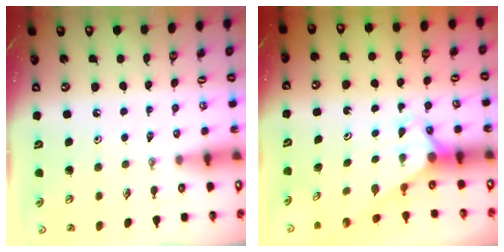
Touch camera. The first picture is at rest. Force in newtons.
{"total": 2.7, "press": 2.7, "slide": 0.0}